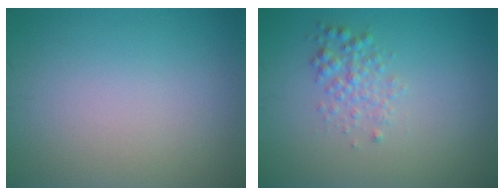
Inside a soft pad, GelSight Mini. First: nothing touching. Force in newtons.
{"total": 1.9, "press": 1.9, "slide": 0.0}